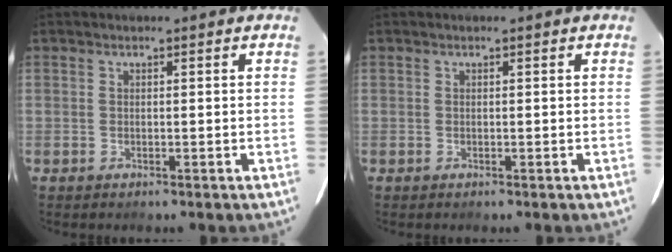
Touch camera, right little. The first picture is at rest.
{"total": 0.0}